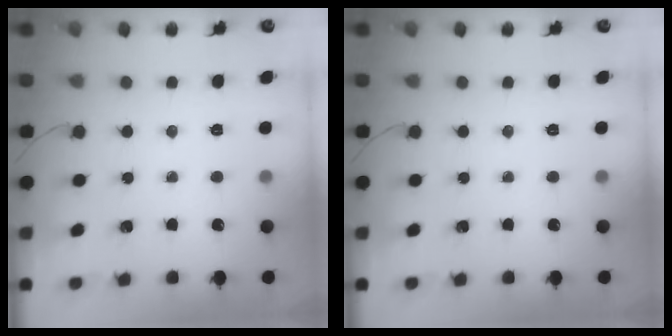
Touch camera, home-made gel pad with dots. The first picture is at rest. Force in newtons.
{"total": 0.0}